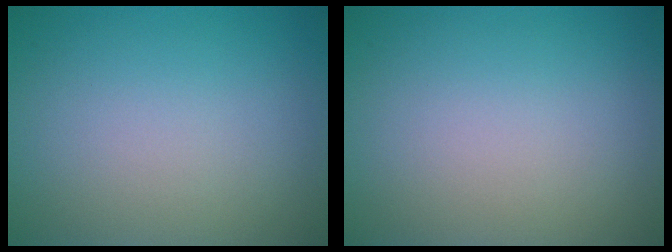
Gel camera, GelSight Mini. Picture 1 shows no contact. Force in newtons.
{"total": 0.0}